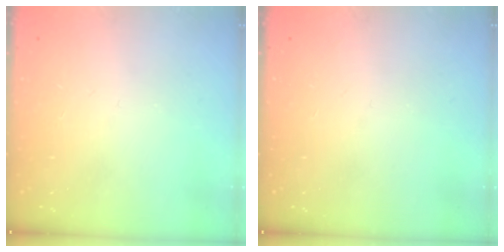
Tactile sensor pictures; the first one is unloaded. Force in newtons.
{"total": 0.0}